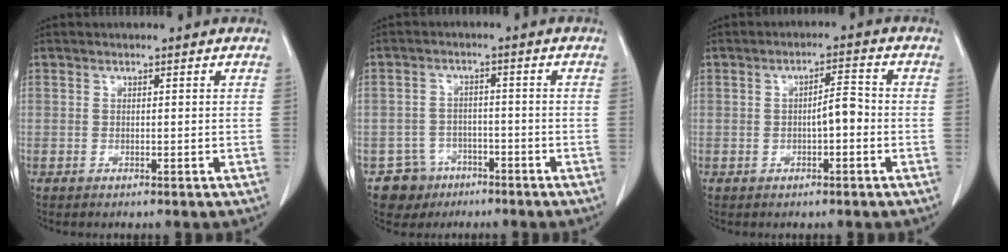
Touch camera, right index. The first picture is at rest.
{"total": 5.5, "force": [-3.3, 4.4, -0.2], "torque": [0.003, 0.010, -0.051]}
{"total": 3.5, "force": [-0.4, 0.9, 3.4], "torque": [-0.049, 0.013, -0.002]}